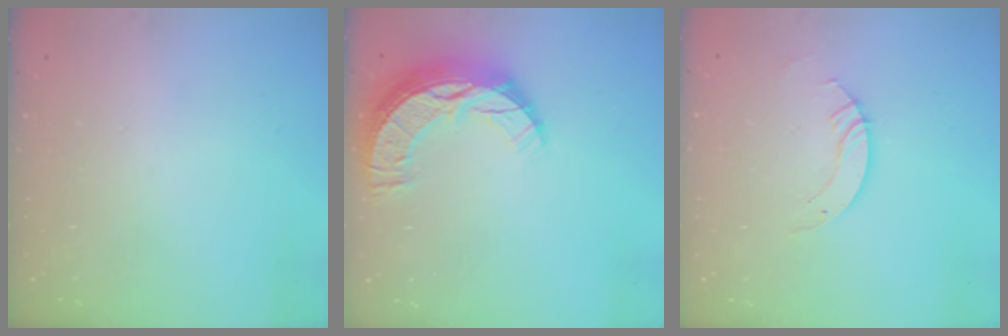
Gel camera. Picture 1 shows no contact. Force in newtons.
{"total": 12.3, "press": 12.2, "slide": 0.9}
{"total": 3.8, "press": 3.7, "slide": 0.4}